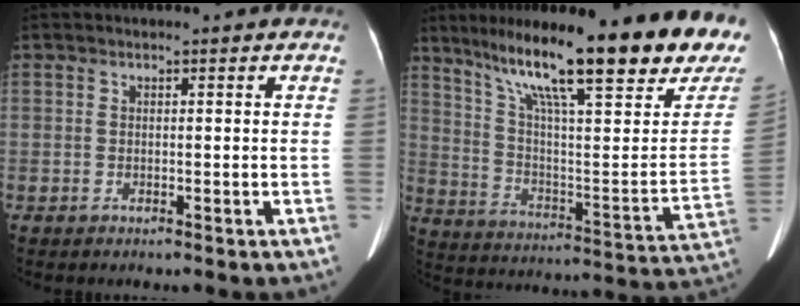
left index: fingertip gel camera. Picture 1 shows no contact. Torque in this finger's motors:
{"motor_torque": [0.99, -1.15, 0.71, 0.21]}